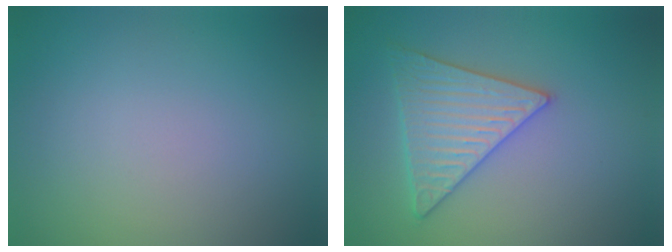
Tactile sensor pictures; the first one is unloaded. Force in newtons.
{"total": 4.6, "press": 4.2, "slide": 1.9}